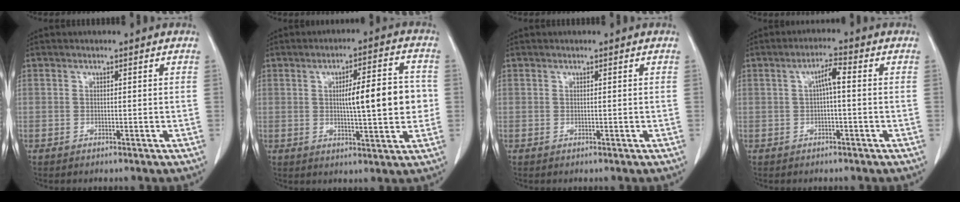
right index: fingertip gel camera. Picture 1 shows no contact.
{"total": 10.1, "force": [0.3, 1.9, 9.9], "torque": [-0.139, 0.016, 0.007]}
{"total": 0.0}
{"total": 3.3, "force": [0.1, 0.5, 3.3], "torque": [-0.057, 0.012, 0.002]}